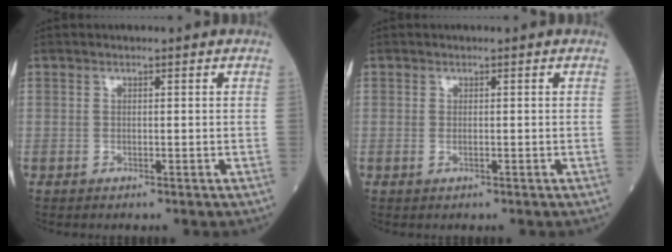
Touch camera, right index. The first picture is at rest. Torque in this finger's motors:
{"motor_torque": [-0.29, 0.09, -0.09, -0.01]}